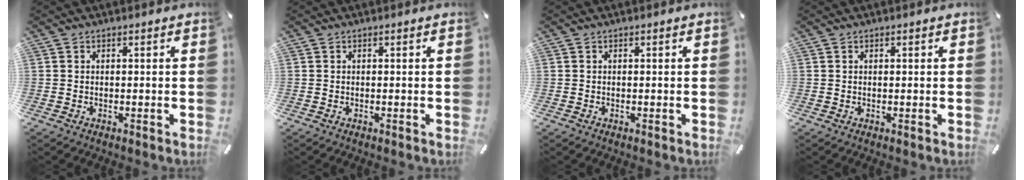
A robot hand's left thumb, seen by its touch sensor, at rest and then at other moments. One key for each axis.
{"total": 0.0}
{"total": 0.0}
{"total": 0.0}